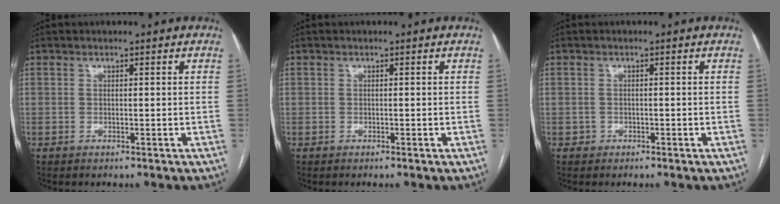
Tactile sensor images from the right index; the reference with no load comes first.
{"total": 0.0}
{"total": 1.0, "force": [-0.5, 0.9, -0.1], "torque": [0.001, 0.006, -0.010]}